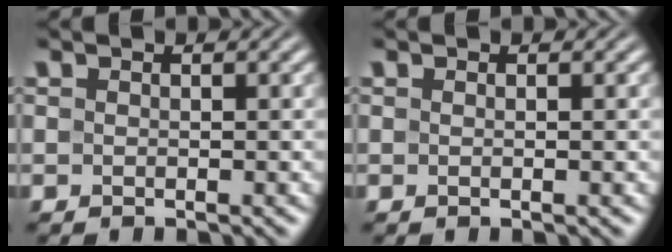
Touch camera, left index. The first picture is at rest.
{"total": 0.6, "force": [0.0, 0.2, 0.6], "torque": [-0.007, 0.002, -0.001]}